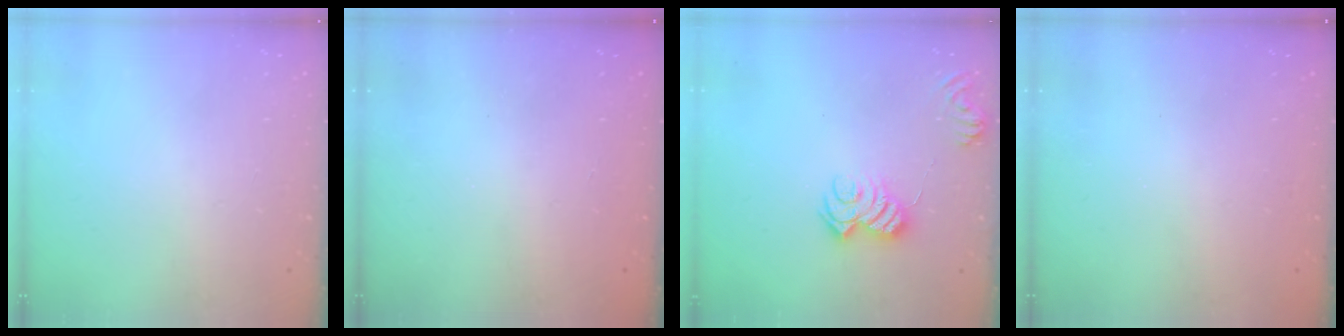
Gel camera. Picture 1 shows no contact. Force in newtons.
{"total": 2.5, "press": 2.4, "slide": 0.8}
{"total": 9.6, "press": 9.6, "slide": 0.4}
{"total": 2.4, "press": 2.2, "slide": 0.8}